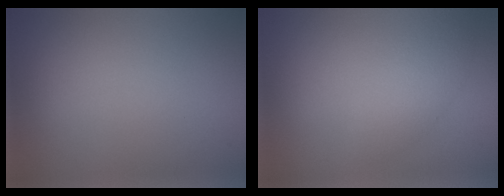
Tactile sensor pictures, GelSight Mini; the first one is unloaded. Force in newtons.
{"total": 2.7, "press": 2.7, "slide": 0.0}